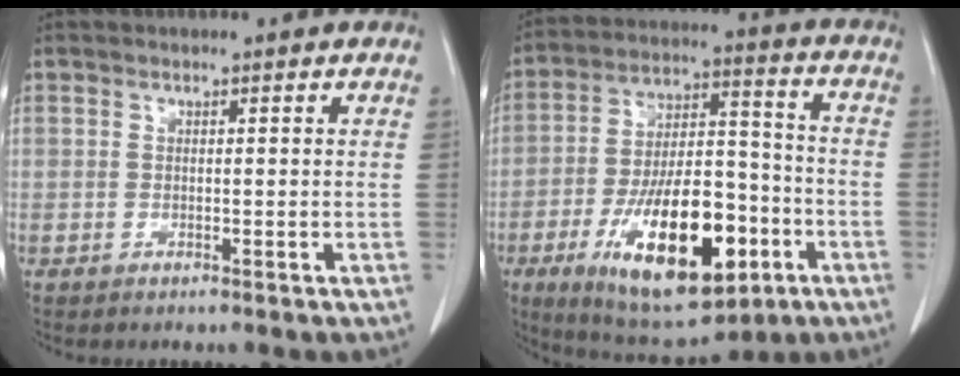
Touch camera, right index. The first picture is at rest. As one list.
[{"total": 21.4, "force": [-8.6, 8.0, 17.9], "torque": [-0.318, -0.004, -0.131]}]